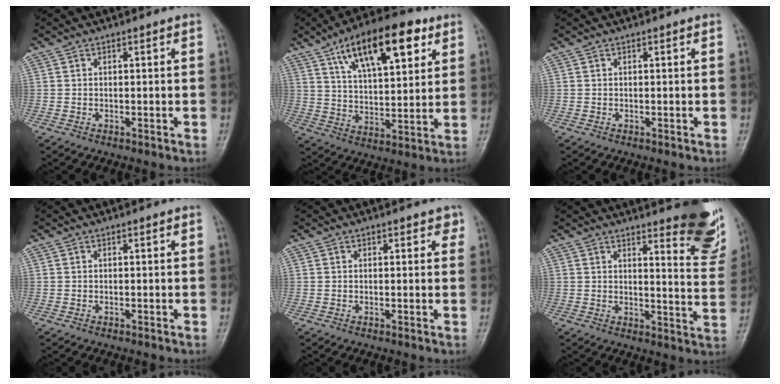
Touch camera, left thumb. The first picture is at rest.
{"total": 18.2, "force": [9.1, 7.6, 13.8], "torque": [-0.186, -0.022, 0.151]}
{"total": 0.0}
{"total": 0.0}
{"total": 1.7, "force": [1.1, 1.2, 0.7], "torque": [0.015, -0.003, 0.007]}
{"total": 14.3, "force": [10.0, 3.6, 9.6], "torque": [-0.082, -0.075, 0.116]}